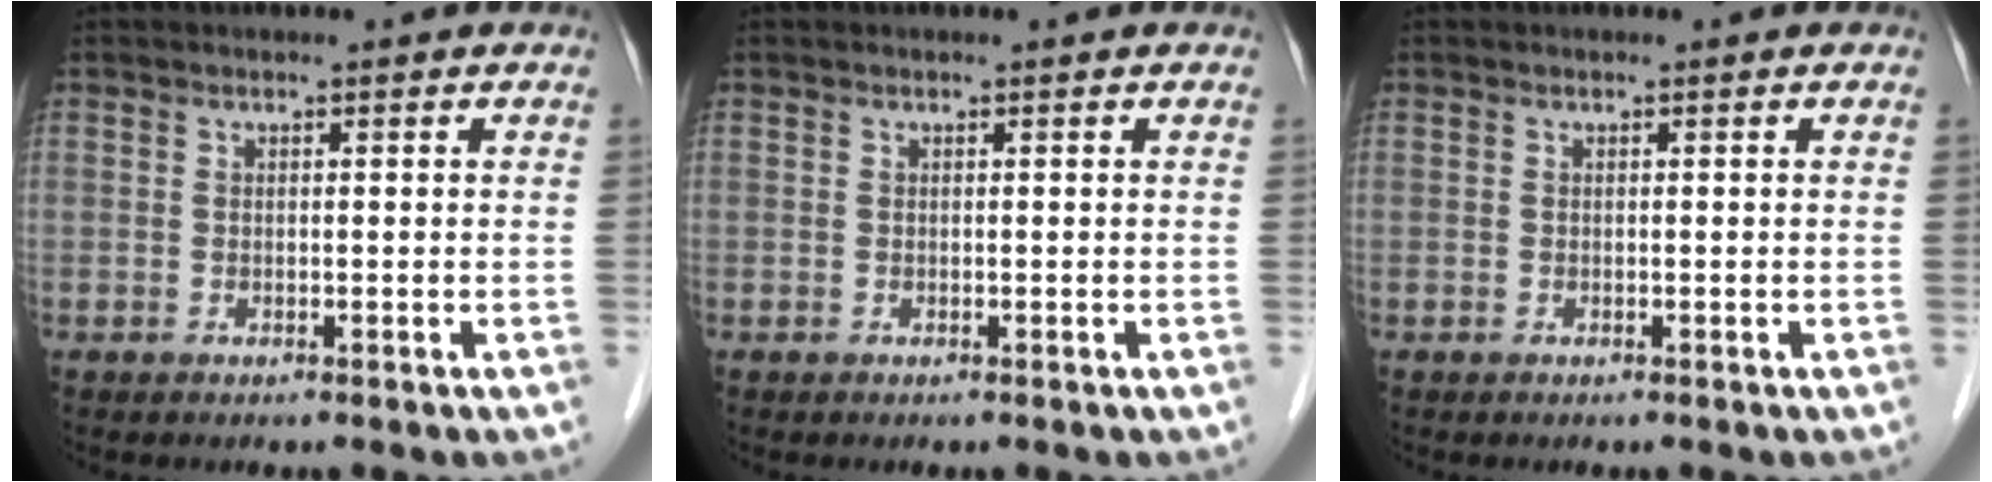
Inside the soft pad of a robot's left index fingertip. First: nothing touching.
{"total": 0.0}
{"total": 0.0}